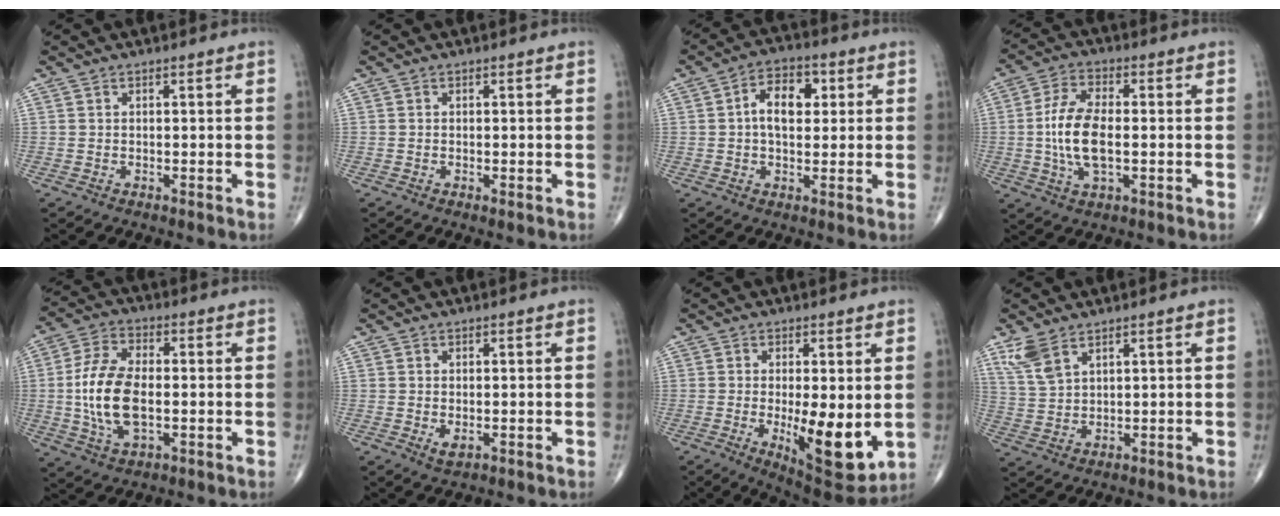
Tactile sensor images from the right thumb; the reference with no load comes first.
{"total": 0.5, "force": [-0.2, 0.2, 0.5], "torque": [-0.012, -0.004, -0.004]}
{"total": 8.3, "force": [1.5, 5.1, 6.3], "torque": [-0.090, 0.013, 0.019]}
{"total": 10.8, "force": [-0.7, 5.0, 9.5], "torque": [-0.195, 0.006, -0.015]}
{"total": 13.3, "force": [-0.9, 6.9, 11.3], "torque": [-0.228, 0.006, -0.017]}
{"total": 1.8, "force": [-0.3, 1.0, 1.5], "torque": [-0.026, -0.005, -0.001]}
{"total": 12.8, "force": [-1.7, 4.5, 11.9], "torque": [-0.163, -0.030, -0.014]}
{"total": 5.6, "force": [3.9, 2.5, 3.3], "torque": [-0.071, -0.011, 0.089]}